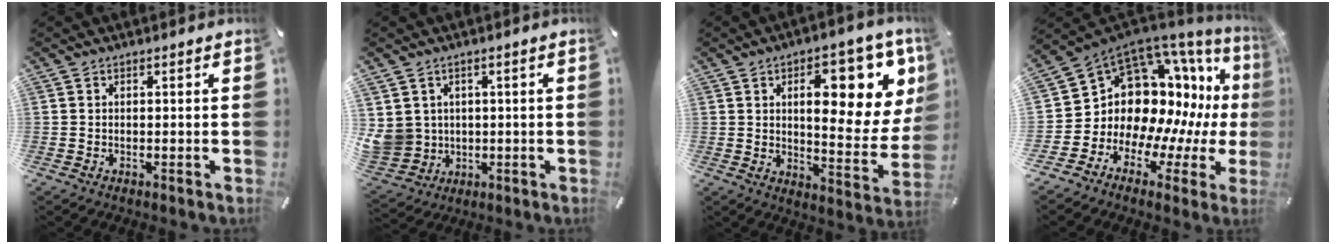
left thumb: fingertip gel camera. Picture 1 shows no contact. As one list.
[{"total": 7.2, "force": [1.2, 7.1, 0.9], "torque": [-0.049, -0.012, 0.024]}, {"total": 18.5, "force": [7.6, 7.6, 15.0], "torque": [-0.200, -0.041, 0.116]}, {"total": 16.1, "force": [4.1, 13.3, 8.0], "torque": [-0.130, -0.084, 0.105]}]